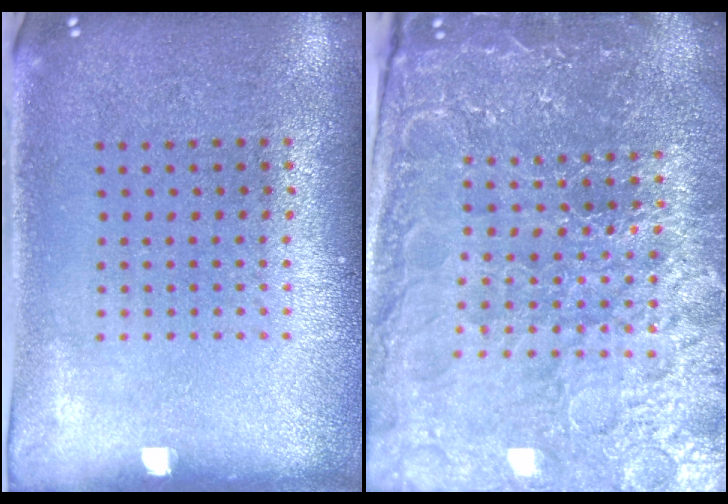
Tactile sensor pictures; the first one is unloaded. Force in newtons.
{"total": 5.4, "press": 5.0, "slide": 2.1}